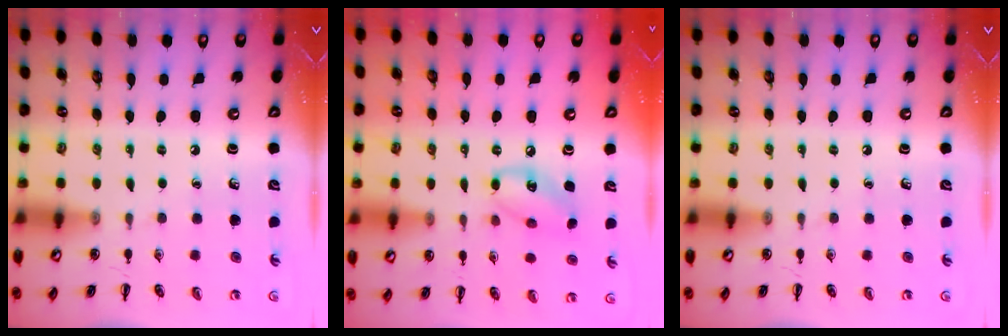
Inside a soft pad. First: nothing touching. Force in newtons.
{"total": 10.5, "press": 10.5, "slide": 1.0}
{"total": 0.0}